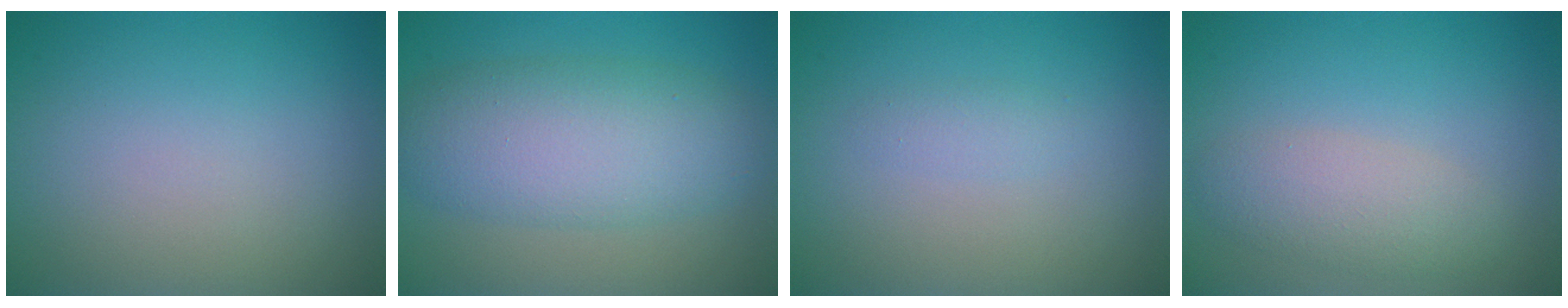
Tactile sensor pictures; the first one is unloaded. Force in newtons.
{"total": 7.2, "press": 7.2, "slide": 0.2}
{"total": 0.9, "press": 0.9, "slide": 0.0}
{"total": 2.9, "press": 2.9, "slide": 0.2}